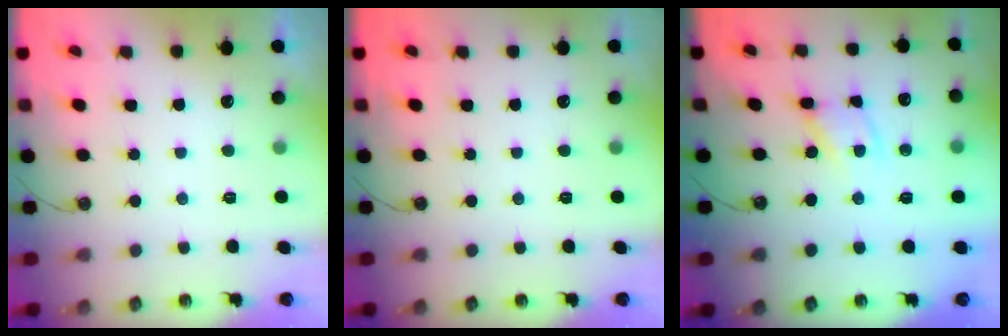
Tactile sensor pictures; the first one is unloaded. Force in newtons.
{"total": 0.0}
{"total": 7.2, "press": 7.2, "slide": 0.5}